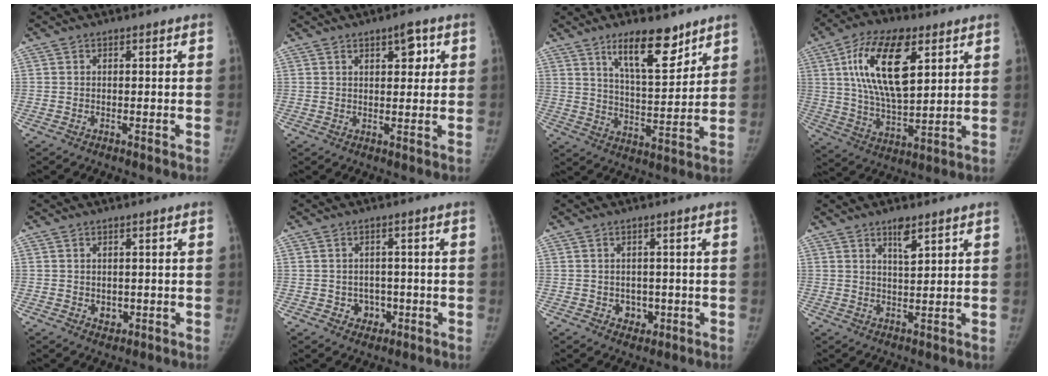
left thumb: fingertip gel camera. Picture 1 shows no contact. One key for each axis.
{"total": 4.2, "fx": 1.9, "fy": 1.9, "fz": 3.3, "tx": -0.031, "ty": -0.007, "tz": 0.027}
{"total": 12.5, "fx": 8.4, "fy": 4.2, "fz": 8.2, "tx": -0.107, "ty": -0.059, "tz": 0.143}
{"total": 18.5, "fx": 6.6, "fy": 8.4, "fz": 15.1, "tx": -0.255, "ty": -0.020, "tz": 0.118}
{"total": 2.3, "fx": -0.2, "fy": 1.8, "fz": 1.3, "tx": -0.010, "ty": -0.001, "tz": 0.004}
{"total": 4.1, "fx": -1.1, "fy": 3.6, "fz": 1.6, "tx": 0.003, "ty": 0.008, "tz": -0.010}
{"total": 3.5, "fx": -0.7, "fy": 3.0, "fz": 1.7, "tx": -0.004, "ty": 0.003, "tz": -0.002}
{"total": 3.9, "fx": 2.6, "fy": 1.2, "fz": 2.8, "tx": -0.040, "ty": -0.015, "tz": 0.045}